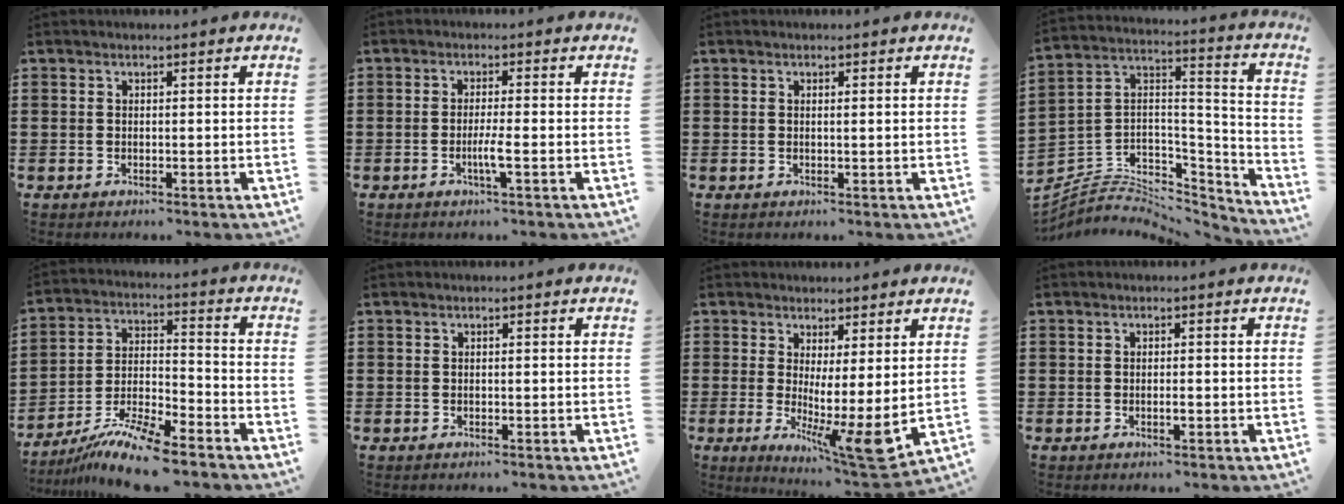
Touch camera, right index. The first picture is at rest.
{"total": 3.0, "force": [-1.1, 0.0, 2.8], "torque": [-0.055, -0.007, -0.023]}
{"total": 0.5, "force": [0.2, 0.0, 0.5], "torque": [-0.010, -0.001, 0.004]}
{"total": 4.6, "force": [-3.0, 3.3, 1.1], "torque": [-0.034, -0.007, -0.060]}
{"total": 10.4, "force": [-8.9, 0.7, 5.3], "torque": [-0.105, 0.012, -0.175]}
{"total": 0.0}
{"total": 6.0, "force": [0.3, 0.5, 5.9], "torque": [-0.089, -0.048, 0.005]}
{"total": 1.0, "force": [-0.3, 0.3, 0.9], "torque": [-0.017, -0.003, -0.005]}